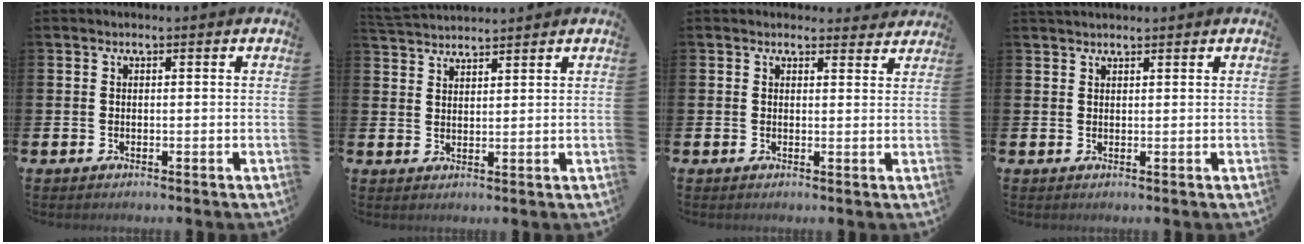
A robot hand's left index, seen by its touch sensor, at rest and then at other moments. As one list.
[{"total": 3.3, "force": [3.2, 0.3, 0.1], "torque": [-0.010, -0.015, 0.060]}, {"total": 2.0, "force": [1.8, 0.7, 0.0], "torque": [0.007, -0.007, 0.031]}, {"total": 1.4, "force": [1.3, 0.2, 0.2], "torque": [0.003, -0.003, 0.023]}]